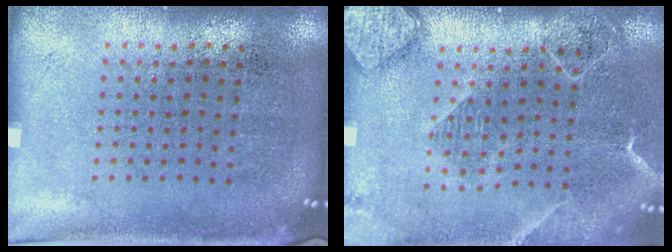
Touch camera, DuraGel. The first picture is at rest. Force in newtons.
{"total": 2.1, "press": 1.9, "slide": 0.9}